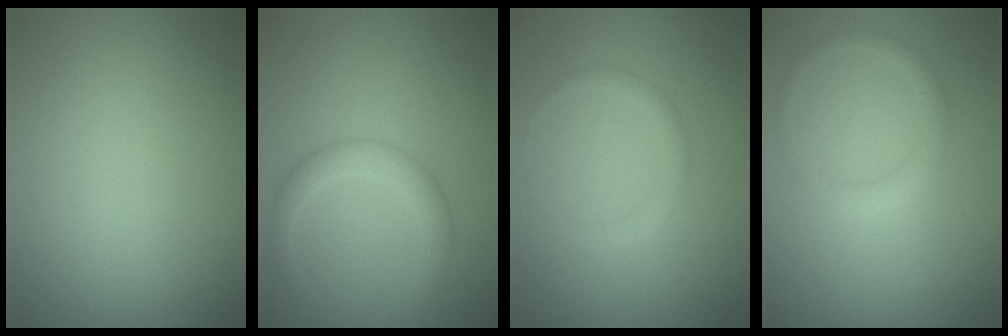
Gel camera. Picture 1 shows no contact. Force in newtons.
{"total": 2.7, "press": 2.7, "slide": 0.2}
{"total": 1.3, "press": 1.3, "slide": 0.1}
{"total": 1.6, "press": 1.6, "slide": 0.2}